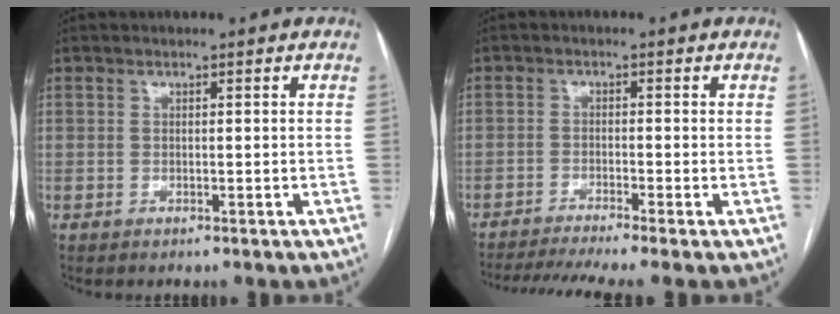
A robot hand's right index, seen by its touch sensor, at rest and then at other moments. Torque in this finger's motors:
{"motor_torque": [1.18, -0.96, 0.27, 0.06]}